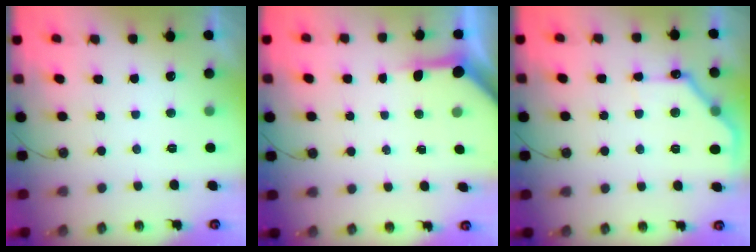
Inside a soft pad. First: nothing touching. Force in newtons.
{"total": 4.0, "press": 3.9, "slide": 0.2}
{"total": 12.6, "press": 12.6, "slide": 0.7}